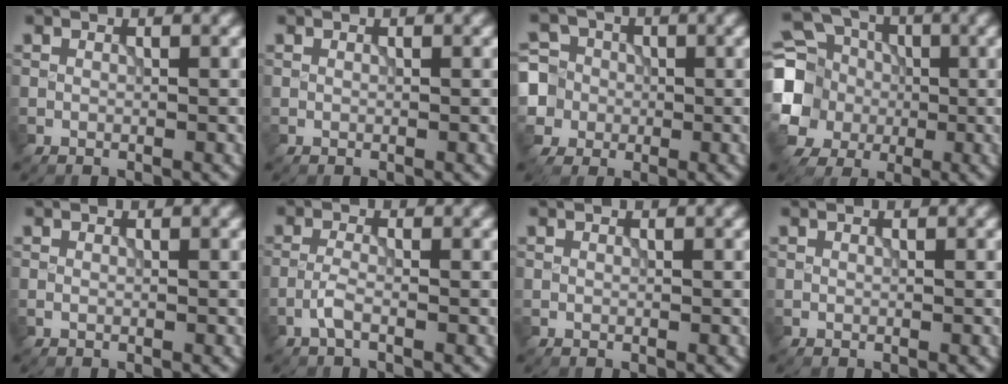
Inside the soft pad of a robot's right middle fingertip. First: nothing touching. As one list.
[{"total": 0.0}, {"total": 7.4, "force": [-1.1, 7.0, 1.9], "torque": [-0.049, 0.017, -0.052]}, {"total": 11.9, "force": [-1.4, 10.8, 4.9], "torque": [-0.158, -0.001, -0.056]}, {"total": 0.0}, {"total": 1.6, "force": [-0.9, 0.4, 1.3], "torque": [-0.029, 0.005, -0.023]}, {"total": 0.0}, {"total": 0.0}]